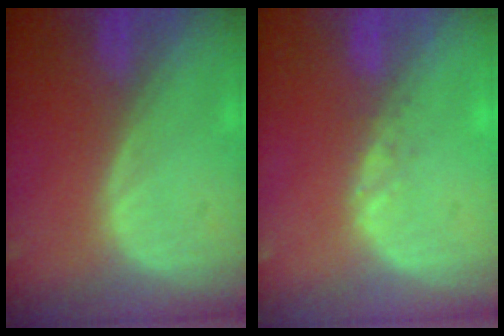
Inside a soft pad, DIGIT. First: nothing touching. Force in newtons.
{"total": 1.0, "press": 1.0, "slide": 0.2}